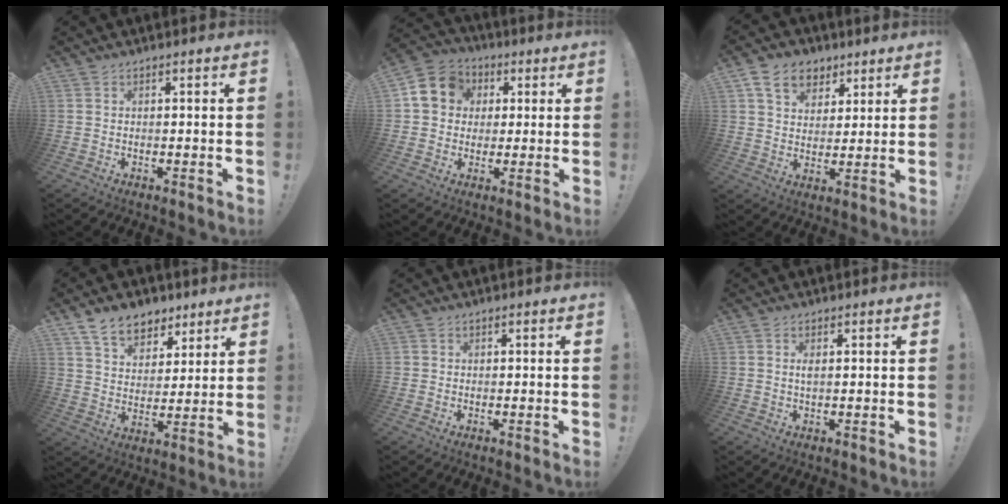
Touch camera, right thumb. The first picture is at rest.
{"total": 11.1, "force": [2.3, 9.8, 4.6], "torque": [-0.061, 0.007, 0.050]}
{"total": 11.3, "force": [6.1, 8.3, 4.7], "torque": [-0.071, -0.025, 0.119]}
{"total": 11.5, "force": [7.9, 7.2, 4.2], "torque": [-0.061, -0.049, 0.152]}
{"total": 0.6, "force": [-0.1, 0.6, 0.0], "torque": [-0.007, 0.003, 0.001]}
{"total": 1.4, "force": [0.3, 0.3, 1.4], "torque": [-0.028, 0.003, 0.003]}